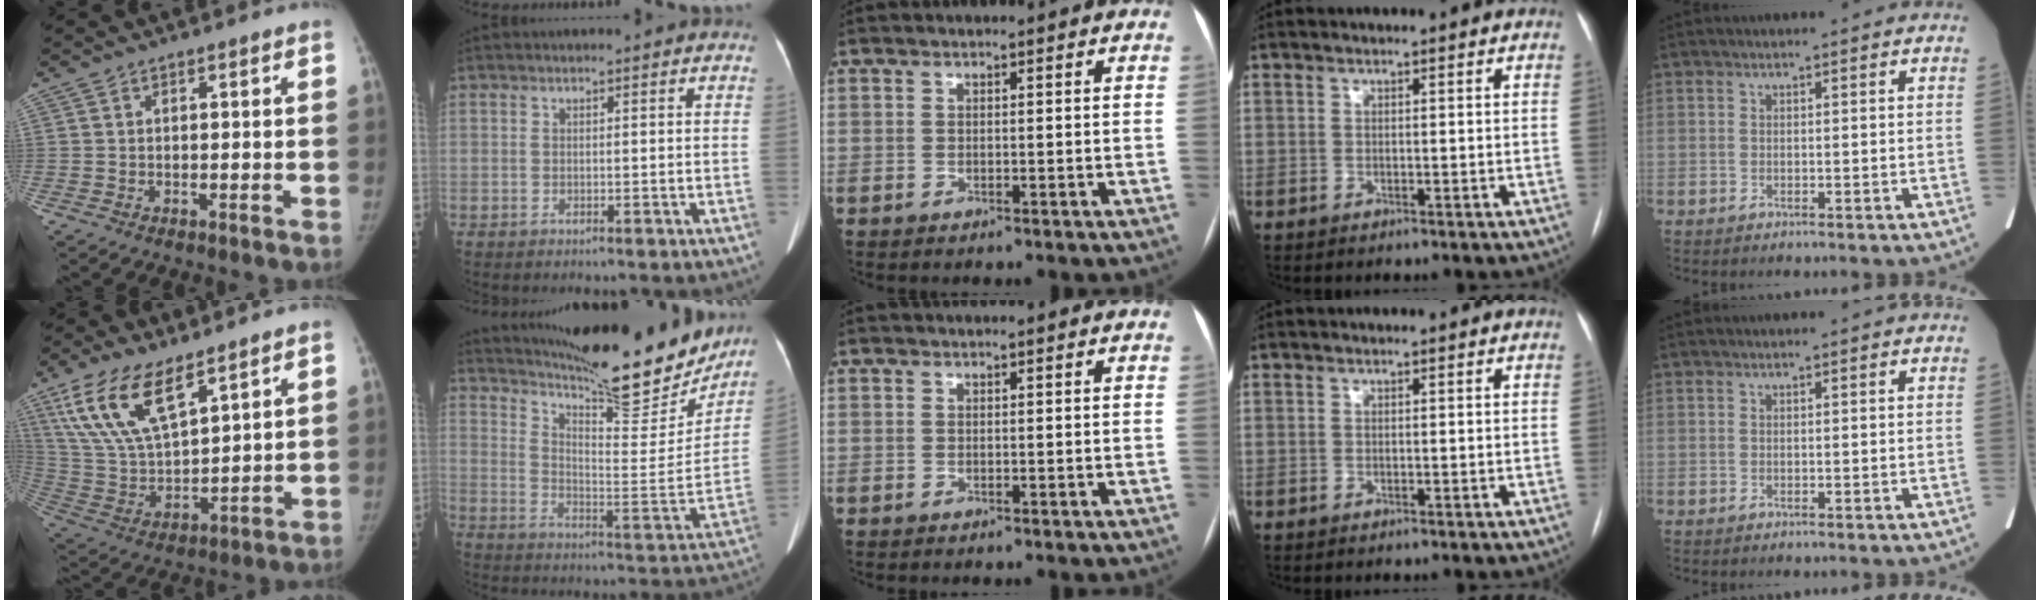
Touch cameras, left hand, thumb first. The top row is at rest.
{"thumb": {"total": 16.1, "force": [9.7, 6.8, 11.0], "torque": [-0.202, -0.035, 0.198]}, "index": {"total": 22.3, "force": [19.8, 3.7, 9.7], "torque": [-0.154, -0.042, 0.278]}}